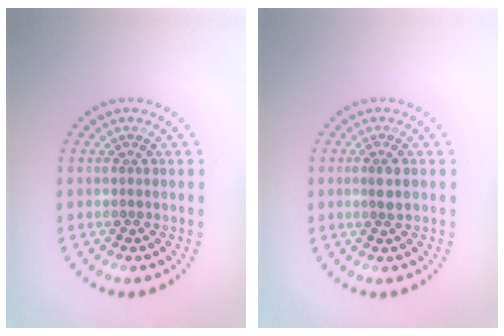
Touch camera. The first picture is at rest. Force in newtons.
{"total": 1.5, "press": 1.3, "slide": 0.8}